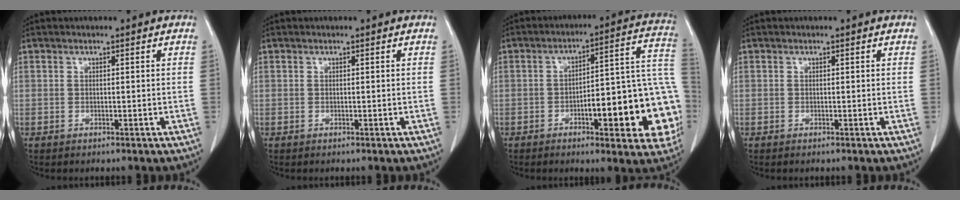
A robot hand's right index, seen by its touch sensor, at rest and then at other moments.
{"total": 0.0}
{"total": 19.6, "force": [-5.4, 4.6, 18.3], "torque": [-0.151, 0.043, -0.057]}
{"total": 0.0}